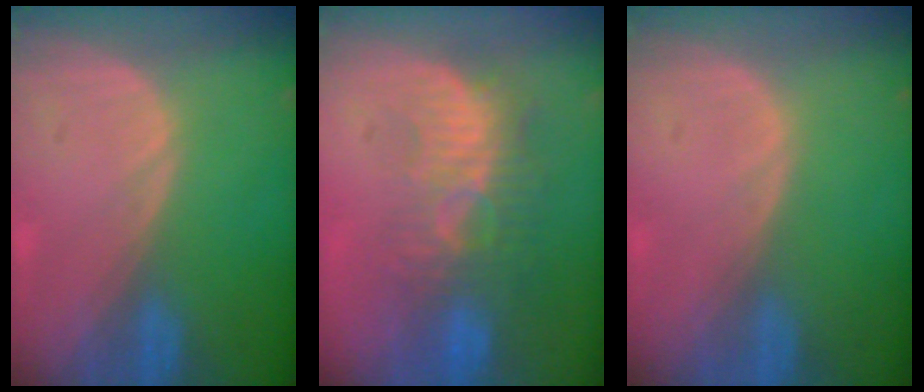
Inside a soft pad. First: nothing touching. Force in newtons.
{"total": 9.0, "press": 8.2, "slide": 3.7}
{"total": 0.0}